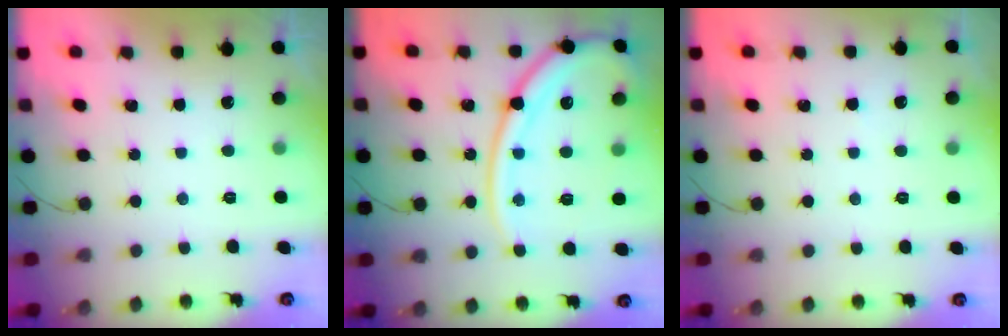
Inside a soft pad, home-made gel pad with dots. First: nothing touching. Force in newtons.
{"total": 17.2, "press": 17.1, "slide": 1.8}
{"total": 1.1, "press": 1.1, "slide": 0.2}